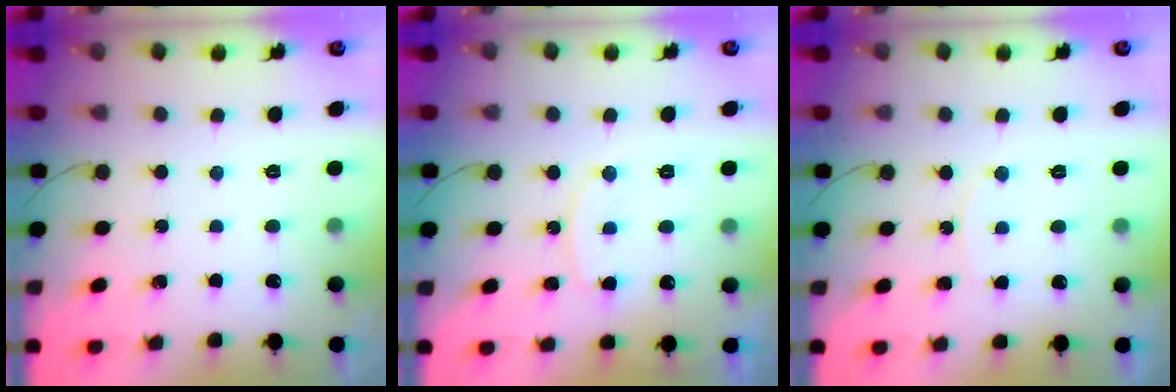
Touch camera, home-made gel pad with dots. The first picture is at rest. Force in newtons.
{"total": 10.0, "press": 10.0, "slide": 0.8}
{"total": 5.8, "press": 5.7, "slide": 0.5}